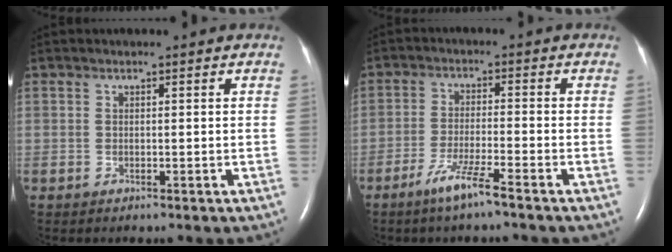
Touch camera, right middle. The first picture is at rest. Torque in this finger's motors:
{"motor_torque": [0.69, -0.66, 0.36, 0.10]}